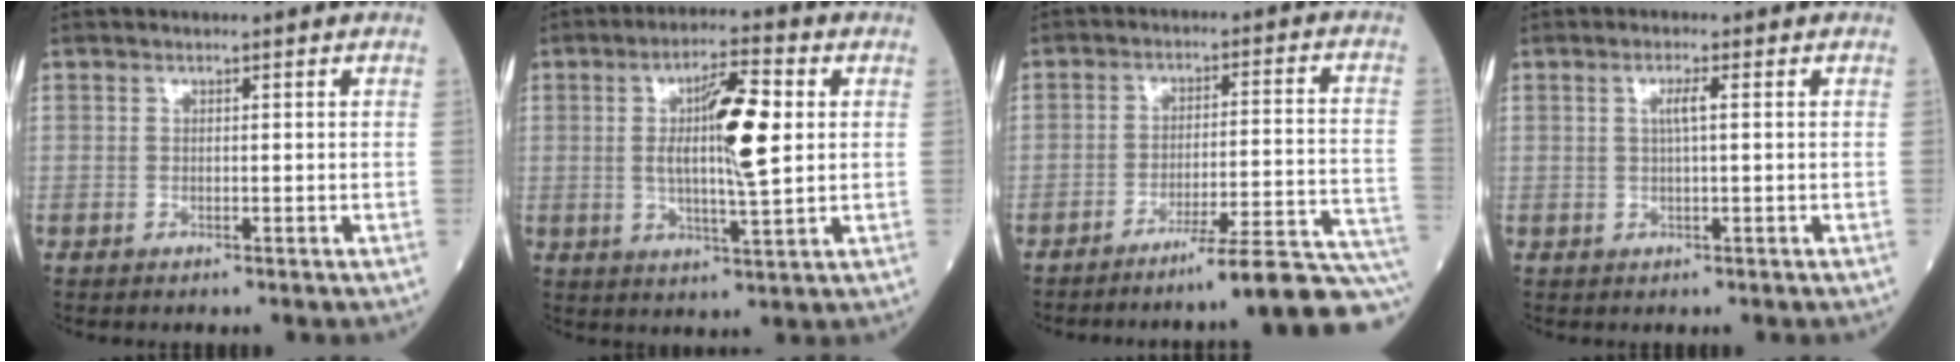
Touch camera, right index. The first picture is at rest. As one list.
[{"total": 10.4, "force": [1.5, 1.2, 10.2], "torque": [-0.176, 0.004, 0.025]}, {"total": 16.6, "force": [-14.4, -1.8, 8.1], "torque": [-0.046, 0.017, -0.197]}, {"total": 2.1, "force": [0.4, 0.0, 2.0], "torque": [-0.039, 0.002, 0.006]}]